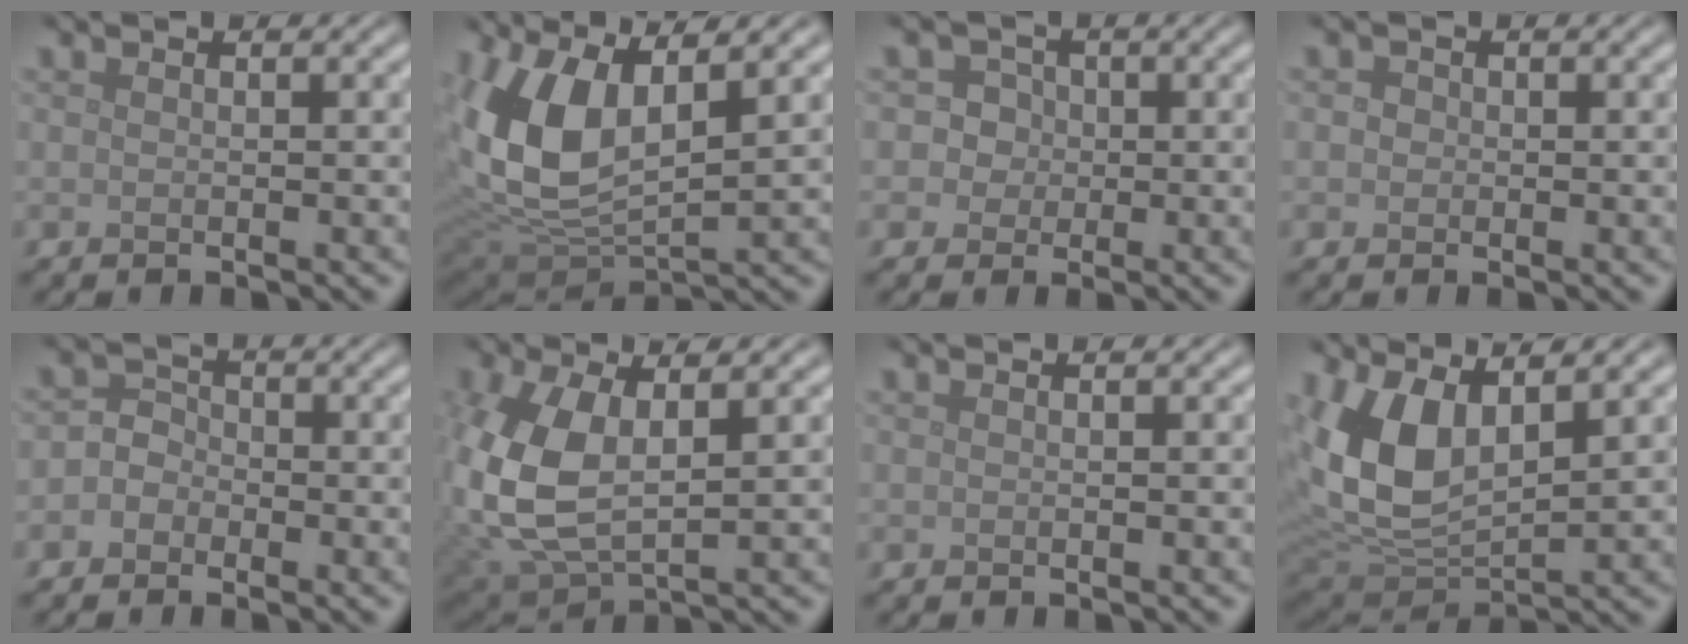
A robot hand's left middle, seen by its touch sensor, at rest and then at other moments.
{"total": 9.7, "force": [2.1, 5.0, 8.0], "torque": [-0.191, -0.007, 0.041]}
{"total": 3.5, "force": [0.8, 3.2, 1.2], "torque": [0.010, 0.023, -0.004]}
{"total": 1.0, "force": [0.1, 1.0, 0.3], "torque": [0.001, 0.000, -0.004]}
{"total": 2.4, "force": [-0.8, 2.1, 0.8], "torque": [0.005, 0.009, -0.026]}
{"total": 9.3, "force": [0.6, 5.2, 7.7], "torque": [-0.197, -0.009, 0.017]}
{"total": 0.0}
{"total": 8.6, "force": [2.4, 4.7, 6.8], "torque": [-0.160, -0.006, 0.044]}